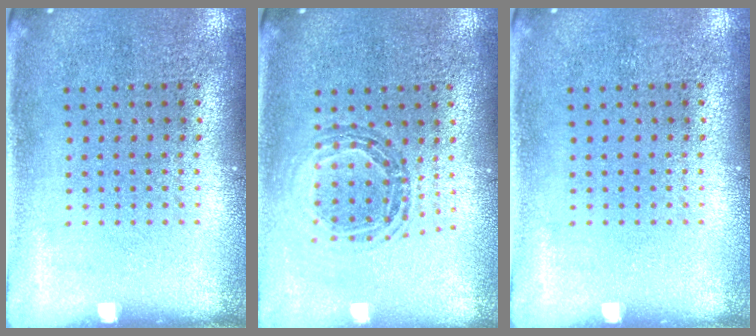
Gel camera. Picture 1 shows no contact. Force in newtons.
{"total": 0.8, "press": 0.8, "slide": 0.1}
{"total": 0.0}